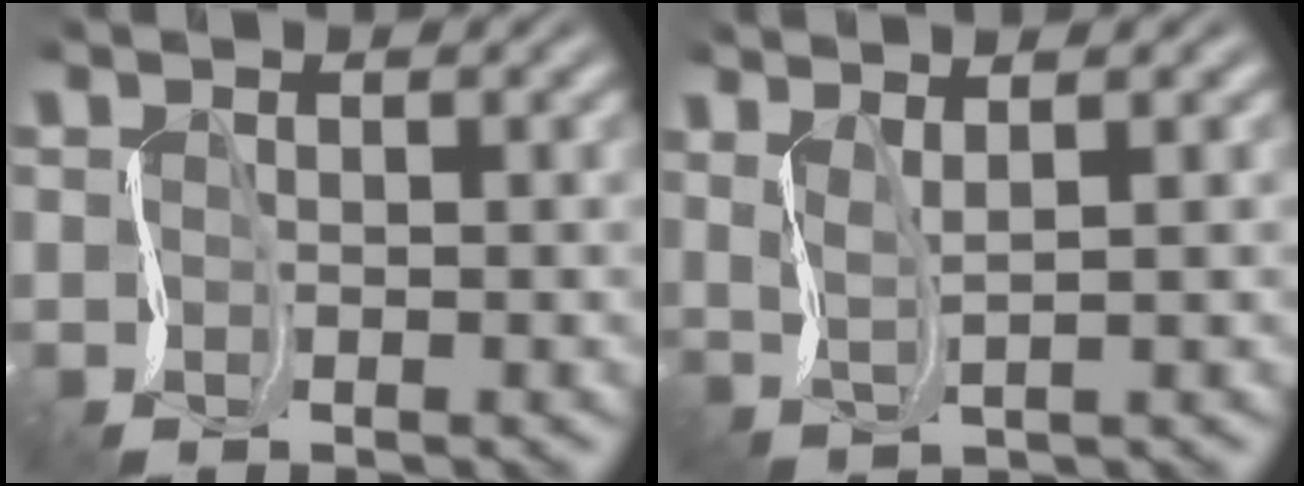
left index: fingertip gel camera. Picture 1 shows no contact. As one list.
[{"total": 2.1, "force": [1.4, 0.2, 1.5], "torque": [-0.033, 0.002, 0.023]}]